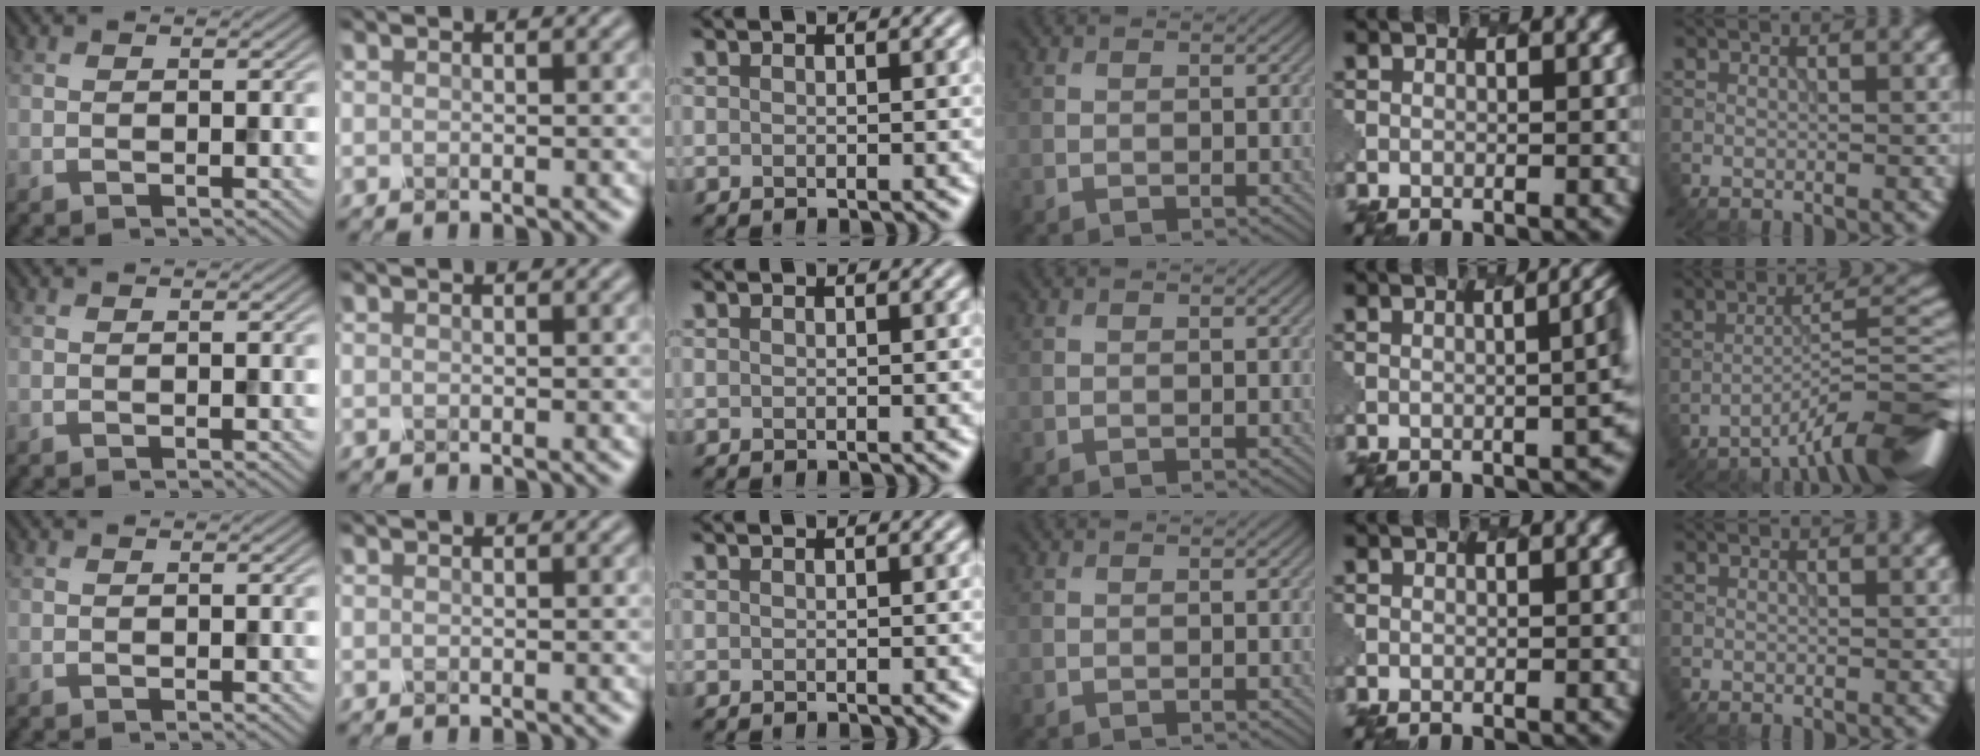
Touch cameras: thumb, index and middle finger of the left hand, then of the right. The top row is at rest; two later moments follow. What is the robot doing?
{"motion": "dispense", "object": "dispenser bottle"}